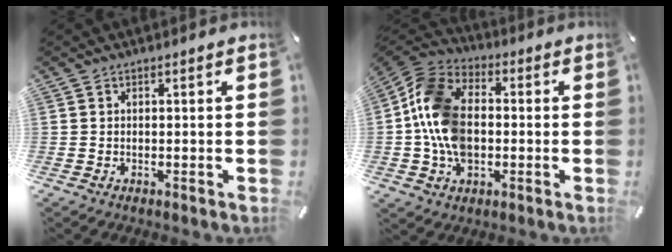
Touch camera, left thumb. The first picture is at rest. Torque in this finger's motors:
{"motor_torque": [0.29, 1.79, 1.46, -0.90, 0.68]}